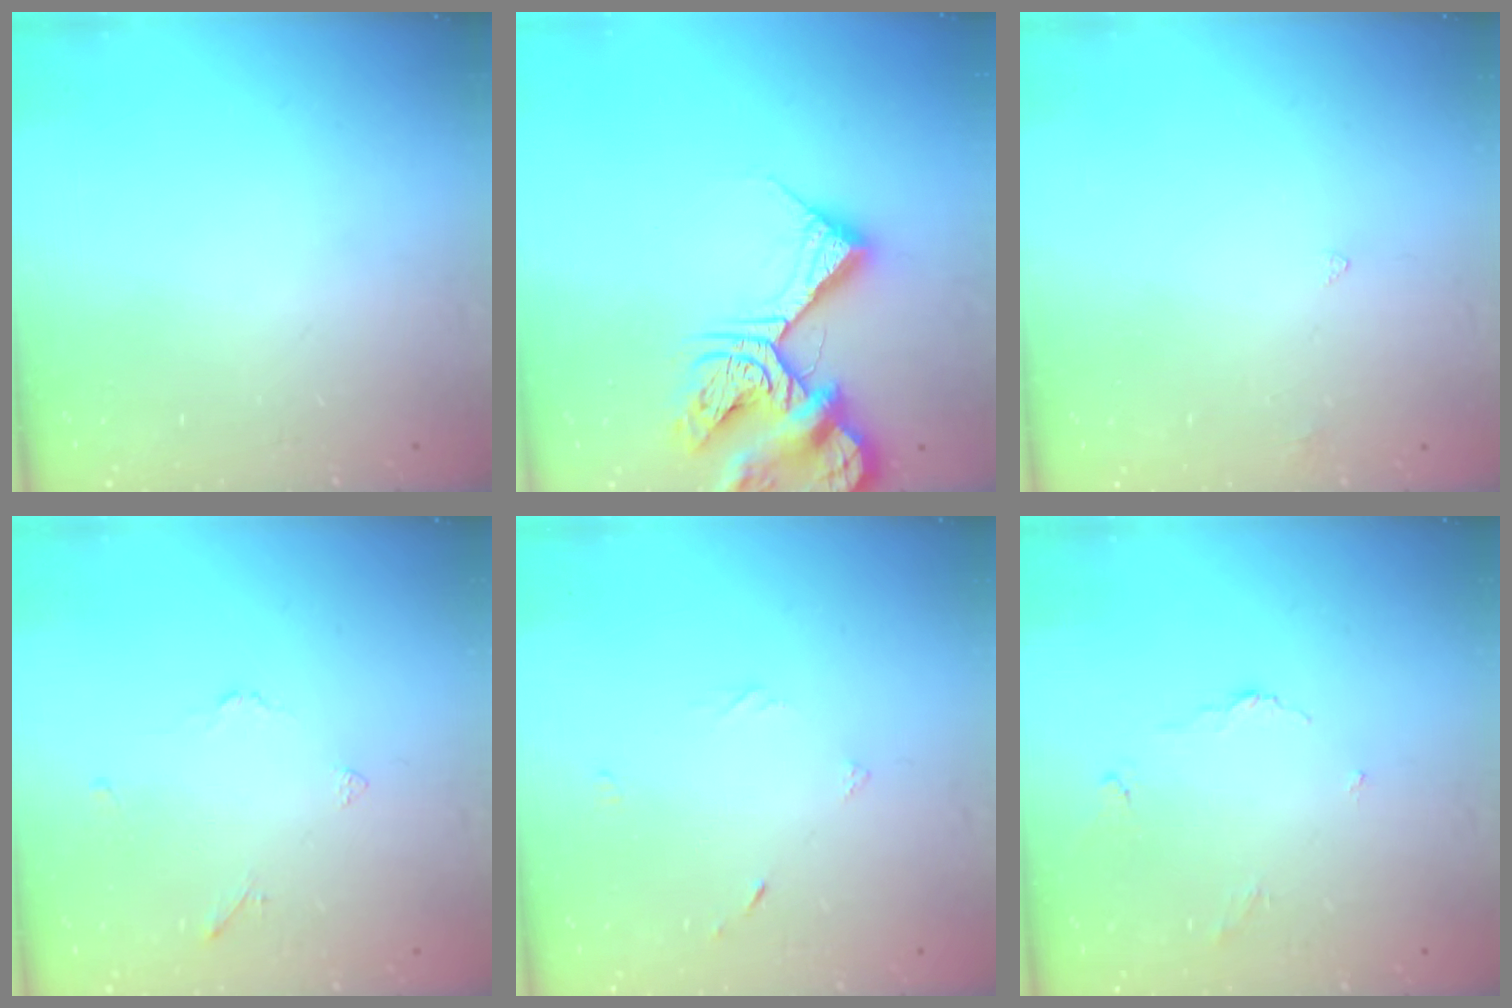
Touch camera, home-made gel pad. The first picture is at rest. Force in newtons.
{"total": 14.4, "press": 14.3, "slide": 1.6}
{"total": 2.7, "press": 2.6, "slide": 0.5}
{"total": 2.2, "press": 2.2, "slide": 0.5}
{"total": 2.0, "press": 2.0, "slide": 0.2}
{"total": 2.6, "press": 2.5, "slide": 0.4}